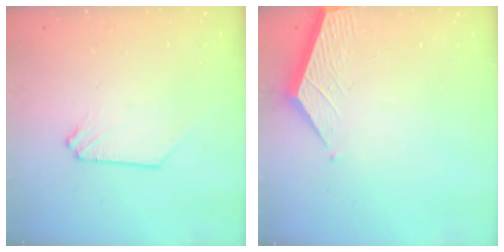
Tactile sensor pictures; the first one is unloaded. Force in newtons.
{"total": 3.6, "press": 3.5, "slide": 0.3}